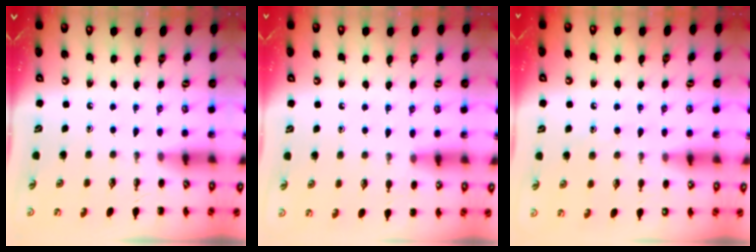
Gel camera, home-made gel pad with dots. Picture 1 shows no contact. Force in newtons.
{"total": 6.5, "press": 6.2, "slide": 1.9}
{"total": 8.5, "press": 8.3, "slide": 1.6}